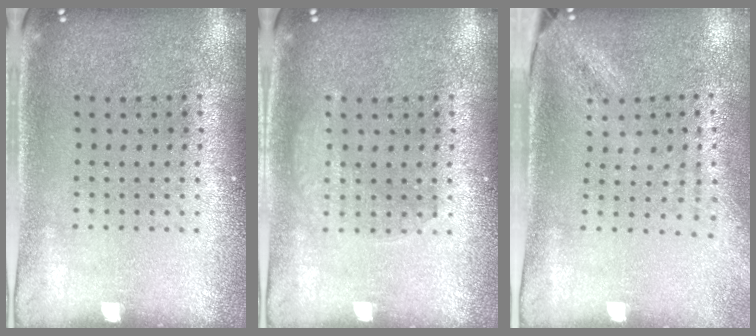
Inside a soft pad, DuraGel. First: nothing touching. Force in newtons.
{"total": 1.3, "press": 1.3, "slide": 0.2}
{"total": 1.9, "press": 1.5, "slide": 1.2}